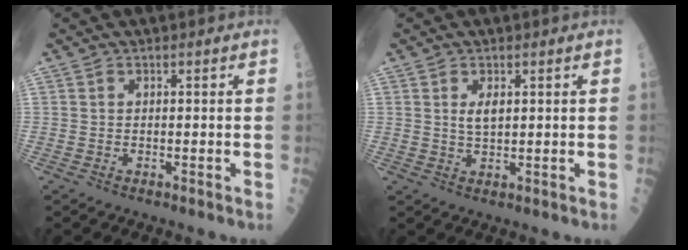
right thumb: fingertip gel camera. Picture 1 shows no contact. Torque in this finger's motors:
{"motor_torque": [0.36, 0.19, 0.21, -0.06, 0.00]}